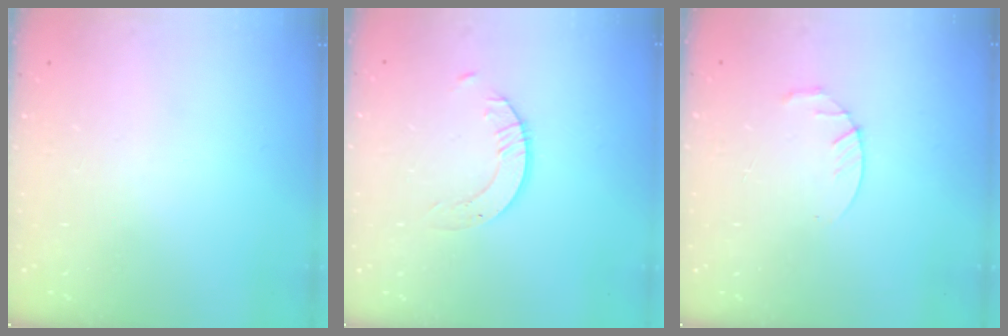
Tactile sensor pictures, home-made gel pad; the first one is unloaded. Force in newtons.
{"total": 2.3, "press": 2.3, "slide": 0.2}
{"total": 3.0, "press": 2.9, "slide": 0.5}